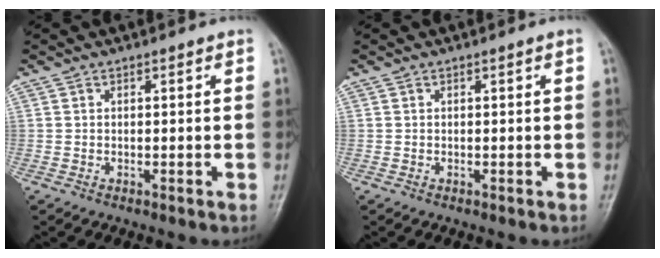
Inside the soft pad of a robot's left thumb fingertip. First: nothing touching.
{"total": 0.0}